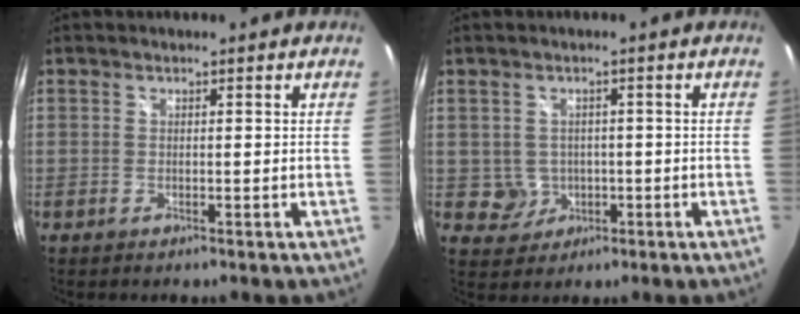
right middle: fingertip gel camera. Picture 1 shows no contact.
{"total": 3.7, "force": [-0.4, 3.6, 0.7], "torque": [-0.021, 0.007, 0.003]}